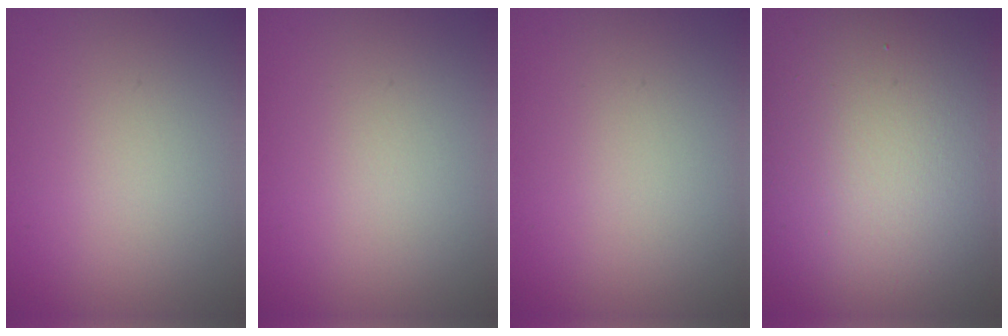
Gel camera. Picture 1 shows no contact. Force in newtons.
{"total": 0.0}
{"total": 0.0}
{"total": 16.4, "press": 16.4, "slide": 0.9}